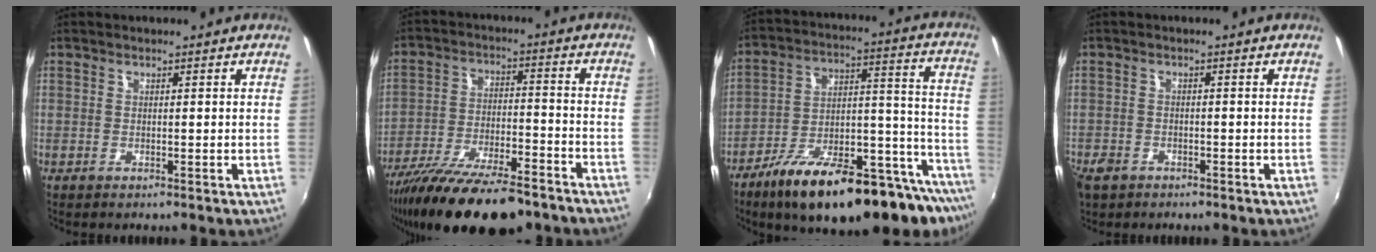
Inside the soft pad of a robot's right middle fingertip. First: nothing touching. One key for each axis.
{"total": 20.7, "fx": -16.2, "fy": 5.3, "fz": 11.7, "tx": -0.220, "ty": -0.046, "tz": -0.257}
{"total": 27.7, "fx": -20.0, "fy": 5.9, "fz": 18.2, "tx": -0.226, "ty": -0.018, "tz": -0.299}
{"total": 4.6, "fx": -3.0, "fy": 3.0, "fz": 1.7, "tx": -0.050, "ty": -0.009, "tz": -0.053}